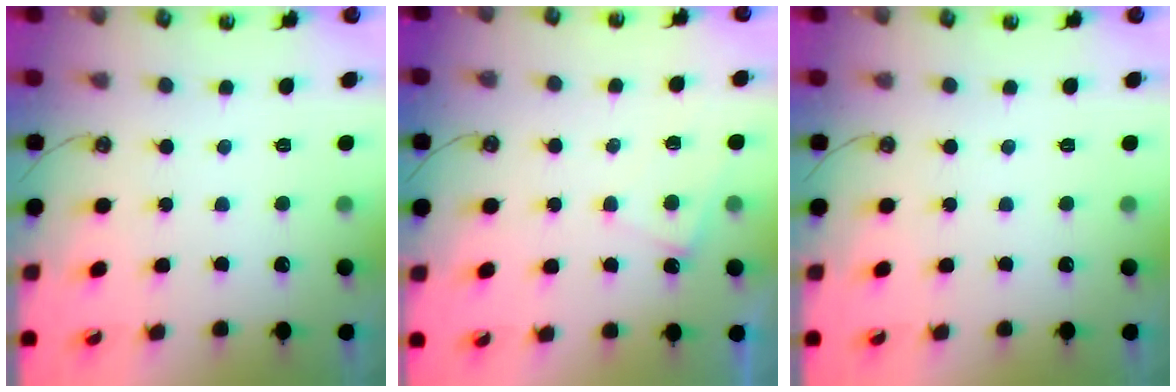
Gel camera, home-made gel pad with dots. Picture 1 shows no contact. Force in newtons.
{"total": 4.3, "press": 4.3, "slide": 0.2}
{"total": 0.0}